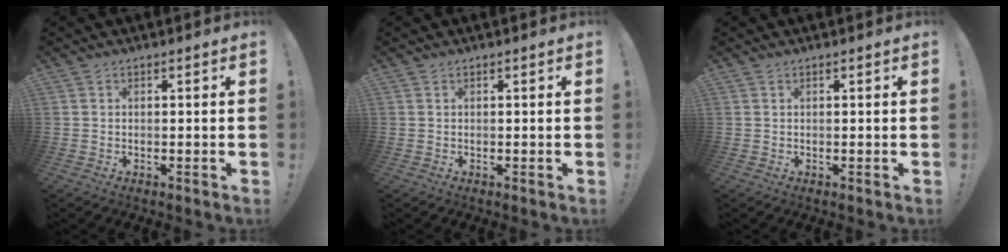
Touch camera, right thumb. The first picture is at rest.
{"total": 0.0}
{"total": 0.0}